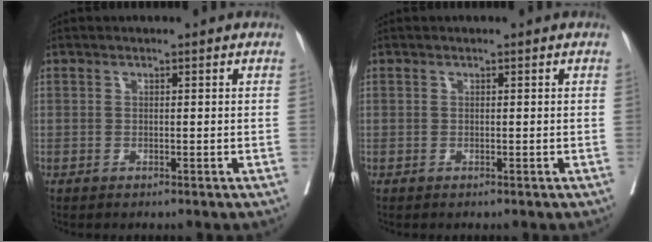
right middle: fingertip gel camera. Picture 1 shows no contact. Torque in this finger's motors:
{"motor_torque": [0.00, 0.00, 0.00, 0.00]}